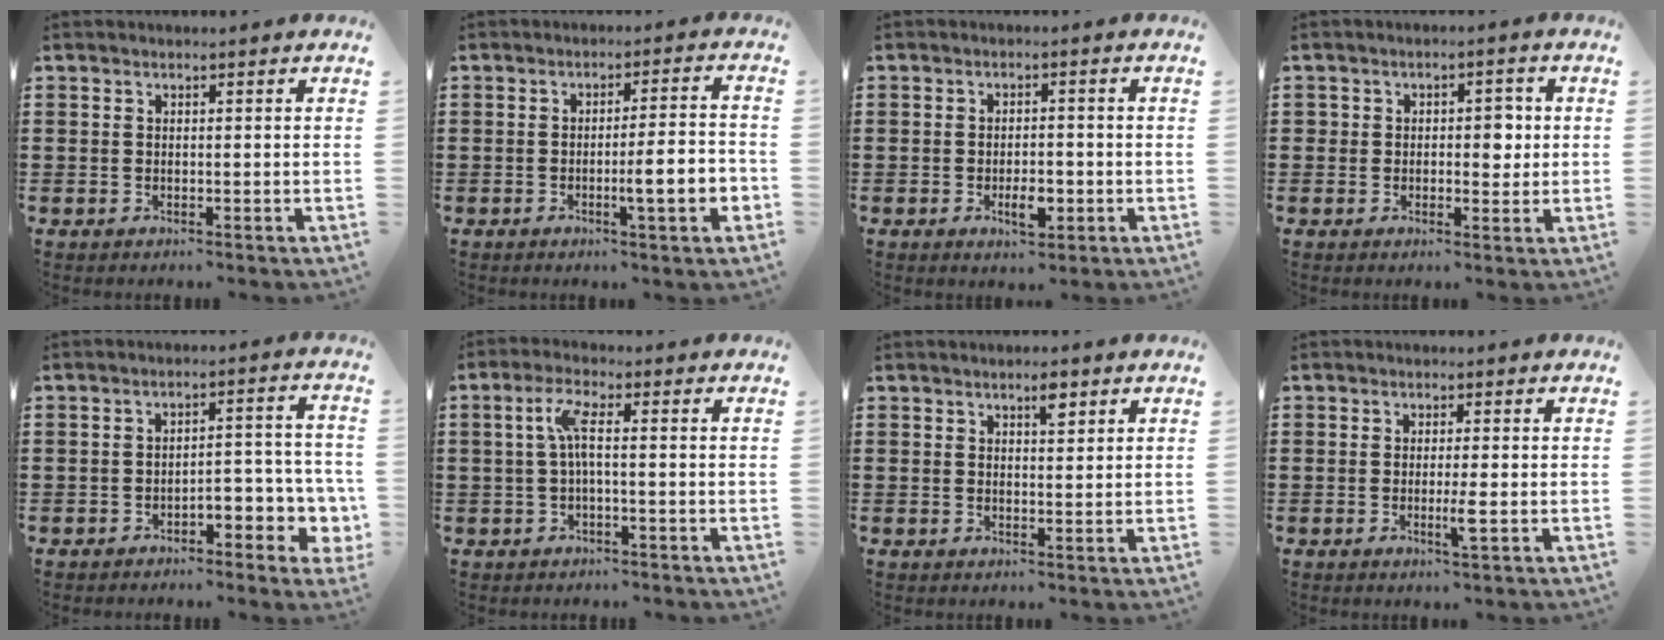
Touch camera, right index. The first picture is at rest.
{"total": 6.6, "force": [-2.0, 0.5, 6.2], "torque": [-0.091, -0.010, -0.035]}
{"total": 4.0, "force": [-1.4, 1.8, 3.3], "torque": [-0.056, 0.006, -0.024]}
{"total": 3.5, "force": [0.1, 2.5, 2.4], "torque": [-0.037, 0.004, -0.007]}
{"total": 4.3, "force": [-2.5, 1.7, 3.0], "torque": [-0.044, 0.006, -0.050]}
{"total": 4.2, "force": [-0.1, 0.7, 4.1], "torque": [-0.087, 0.005, -0.008]}
{"total": 2.9, "force": [1.8, 1.0, 2.1], "torque": [-0.029, -0.002, 0.027]}
{"total": 2.7, "force": [-0.8, 0.0, 2.6], "torque": [-0.053, -0.008, -0.017]}